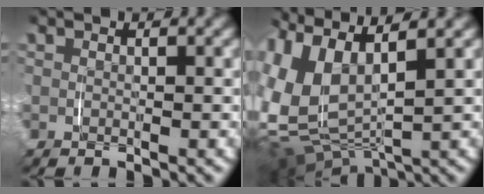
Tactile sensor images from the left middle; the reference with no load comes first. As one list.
[{"total": 12.6, "force": [0.1, 9.7, 8.0], "torque": [-0.218, -0.033, 0.008]}]